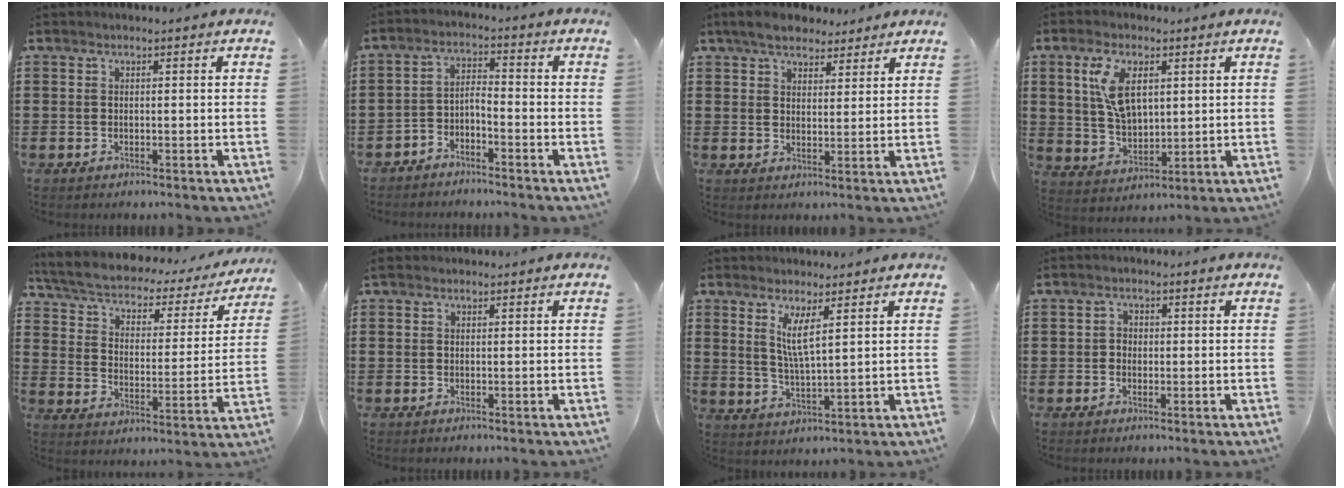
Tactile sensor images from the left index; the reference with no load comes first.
{"total": 3.4, "force": [-3.2, 0.4, 1.0], "torque": [-0.028, 0.007, -0.071]}
{"total": 4.9, "force": [4.3, 2.0, 1.4], "torque": [-0.042, 0.002, 0.081]}
{"total": 8.1, "force": [2.9, 4.1, 6.3], "torque": [-0.135, 0.006, 0.048]}
{"total": 3.5, "force": [2.9, 1.1, 1.6], "torque": [-0.047, -0.024, 0.042]}
{"total": 0.8, "force": [0.4, 0.5, 0.4], "torque": [-0.011, 0.006, 0.008]}
{"total": 5.1, "force": [2.8, 0.6, 4.3], "torque": [-0.093, -0.003, 0.047]}
{"total": 1.3, "force": [-0.1, 1.2, 0.6], "torque": [-0.014, 0.007, -0.004]}